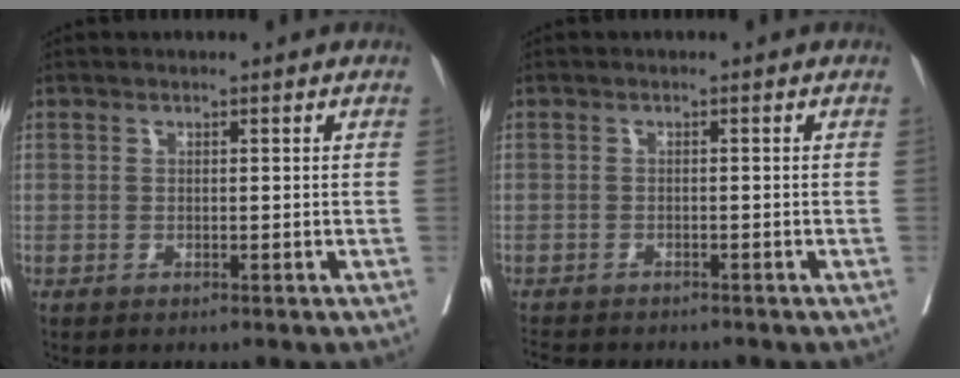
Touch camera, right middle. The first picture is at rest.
{"total": 6.1, "force": [-5.4, 1.5, 2.1], "torque": [-0.031, -0.007, -0.081]}